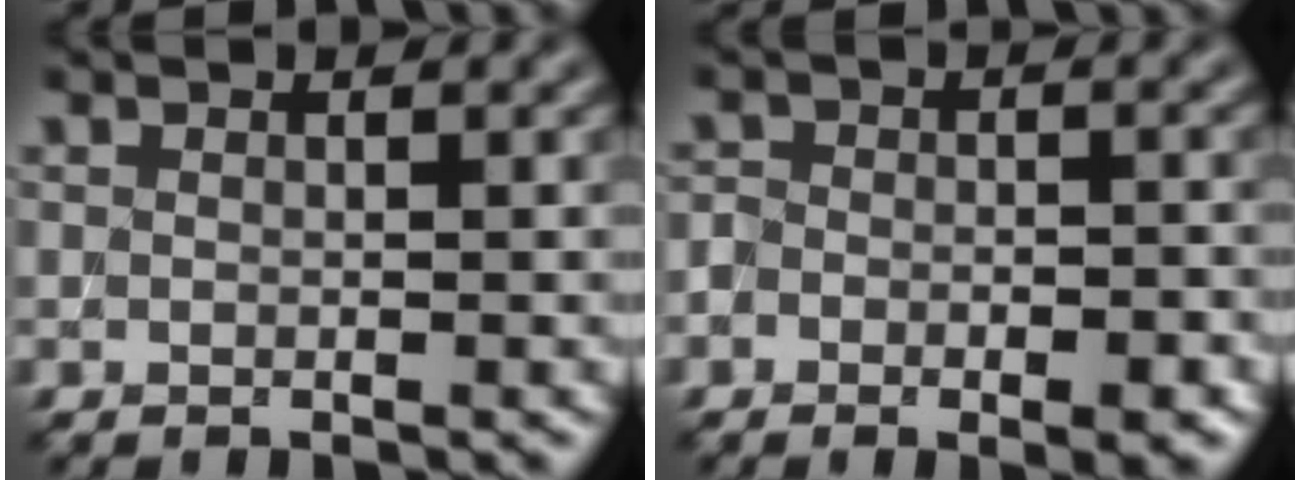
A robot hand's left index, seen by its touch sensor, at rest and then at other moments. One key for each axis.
{"total": 4.6, "fx": -2.5, "fy": 2.6, "fz": 2.8, "tx": -0.026, "ty": 0.006, "tz": -0.034}